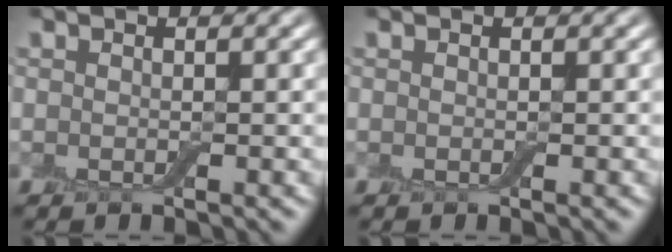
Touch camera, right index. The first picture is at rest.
{"total": 0.0}